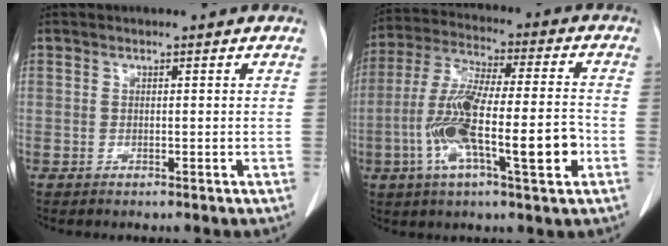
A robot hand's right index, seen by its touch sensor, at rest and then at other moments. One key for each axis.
{"total": 16.2, "fx": -4.4, "fy": 2.7, "fz": 15.3, "tx": -0.285, "ty": 0.004, "tz": -0.074}